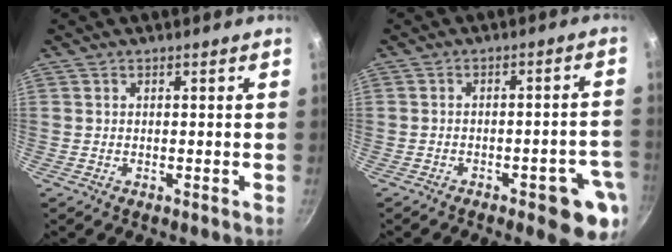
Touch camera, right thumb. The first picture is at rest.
{"total": 10.0, "force": [-4.5, 3.2, 8.4], "torque": [-0.074, 0.027, -0.050]}